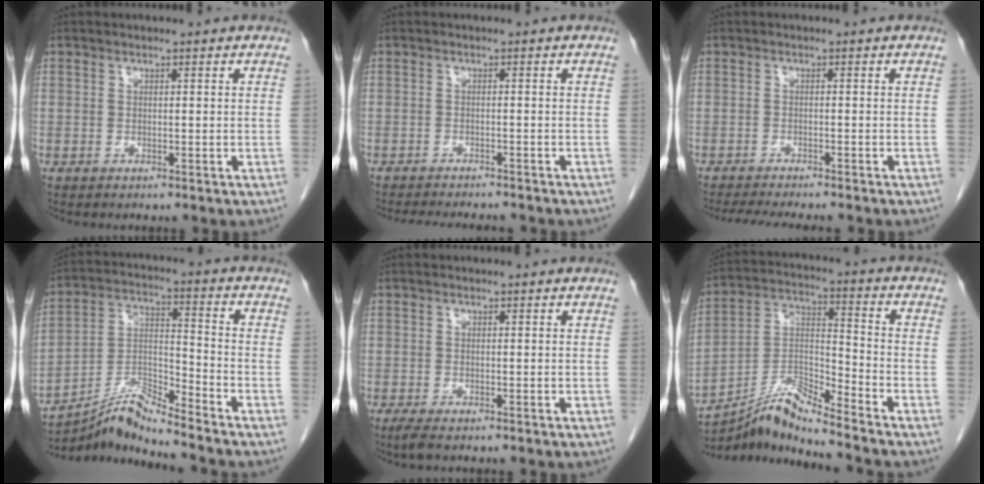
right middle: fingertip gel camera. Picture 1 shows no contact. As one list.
[{"total": 8.5, "force": [-7.9, 1.1, 3.0], "torque": [-0.046, -0.011, -0.105]}, {"total": 8.2, "force": [-7.2, 0.6, 3.8], "torque": [-0.055, -0.016, -0.106]}, {"total": 9.4, "force": [-8.9, -1.9, 2.3], "torque": [-0.054, 0.012, -0.164]}, {"total": 1.6, "force": [-1.1, 0.2, 1.1], "torque": [-0.030, -0.009, -0.022]}, {"total": 10.2, "force": [-9.6, -1.8, 3.2], "torque": [-0.069, 0.016, -0.177]}]